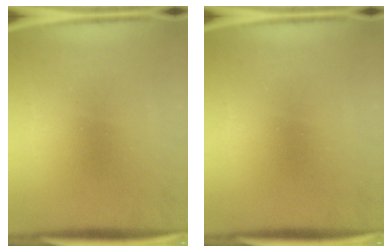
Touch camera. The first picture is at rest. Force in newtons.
{"total": 0.0}